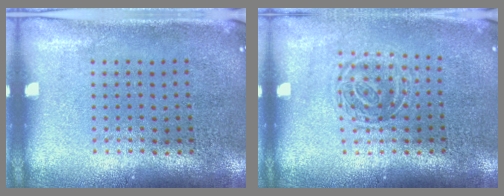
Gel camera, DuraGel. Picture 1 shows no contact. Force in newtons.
{"total": 1.3, "press": 1.1, "slide": 0.7}